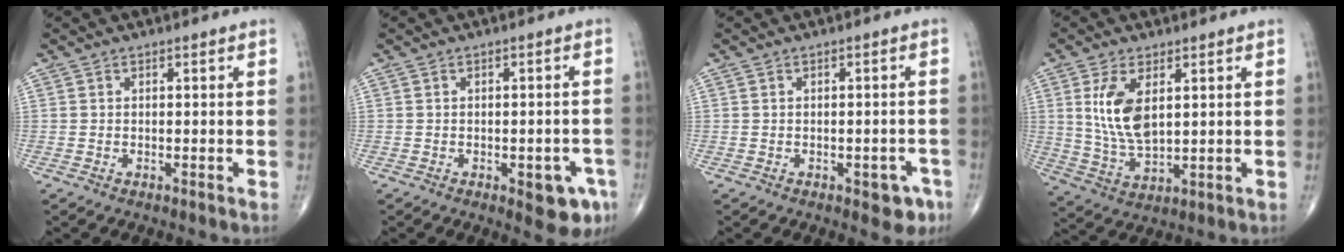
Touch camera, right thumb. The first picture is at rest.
{"total": 6.4, "force": [-2.7, 2.7, 5.2], "torque": [-0.037, 0.007, -0.025]}
{"total": 4.0, "force": [-2.0, 2.1, 2.7], "torque": [-0.004, 0.011, -0.020]}
{"total": 9.8, "force": [2.7, 4.8, 8.1], "torque": [-0.155, -0.017, 0.062]}